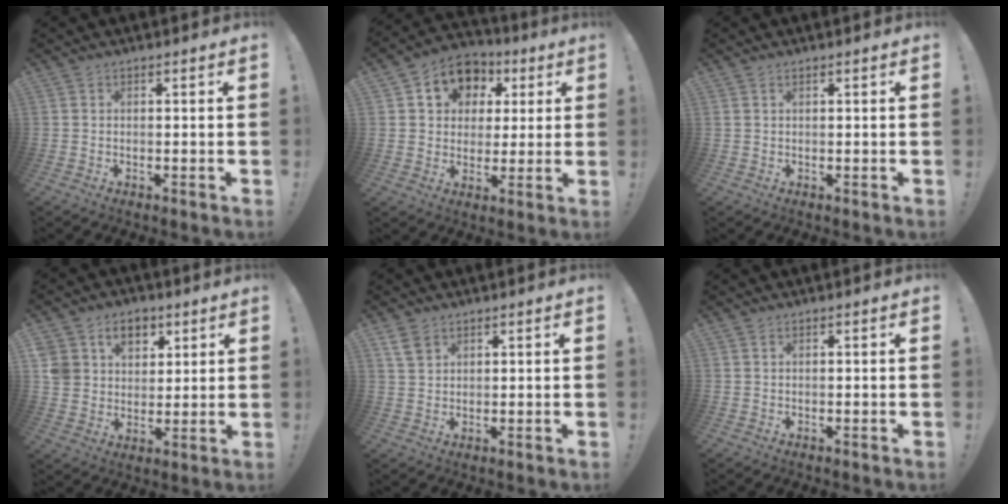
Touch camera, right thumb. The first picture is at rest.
{"total": 10.8, "force": [3.9, 9.1, 4.2], "torque": [-0.059, -0.015, 0.078]}
{"total": 0.7, "force": [0.4, 0.3, 0.5], "torque": [-0.018, 0.004, 0.011]}
{"total": 10.8, "force": [5.1, 8.6, 3.9], "torque": [-0.064, -0.024, 0.104]}
{"total": 4.2, "force": [2.7, 2.5, 2.1], "torque": [-0.037, -0.008, 0.052]}
{"total": 0.0}